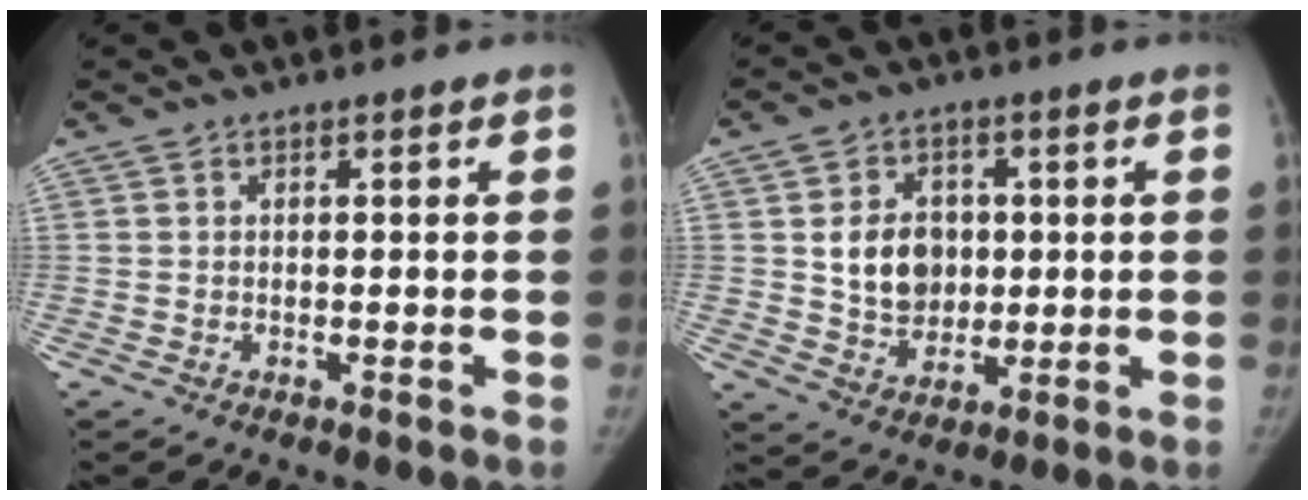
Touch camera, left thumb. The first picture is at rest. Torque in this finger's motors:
{"motor_torque": [1.33, 1.29, 1.16, -0.79, 0.19]}